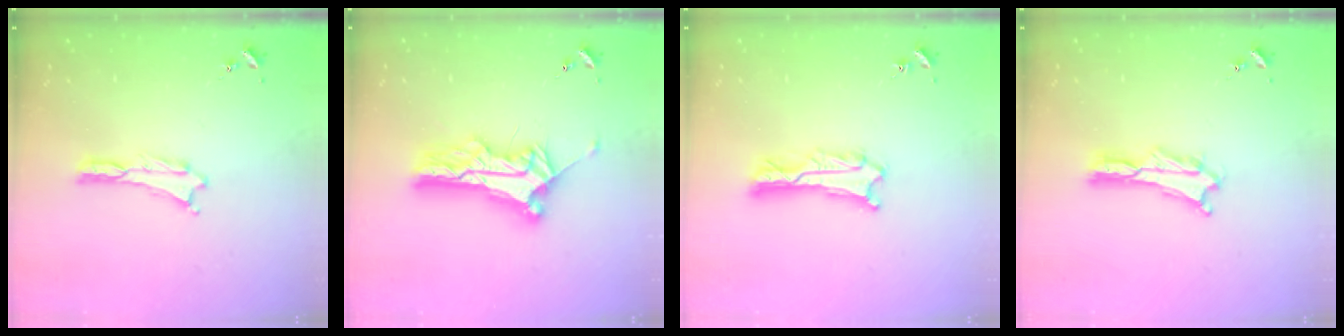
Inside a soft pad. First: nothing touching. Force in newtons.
{"total": 10.8, "press": 10.8, "slide": 0.9}
{"total": 2.2, "press": 2.2, "slide": 0.2}
{"total": 2.0, "press": 2.0, "slide": 0.3}